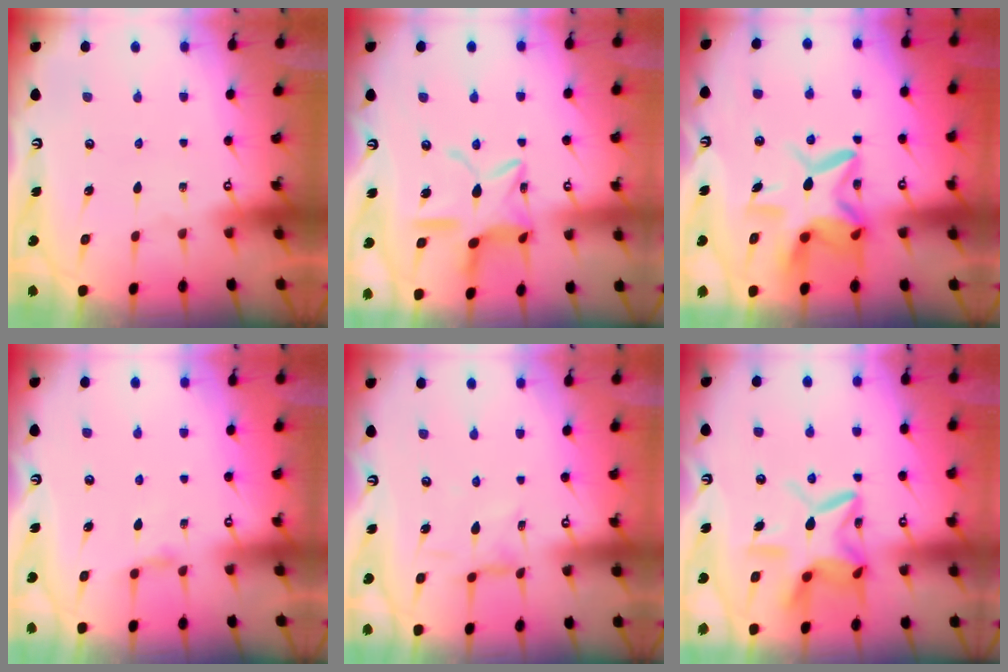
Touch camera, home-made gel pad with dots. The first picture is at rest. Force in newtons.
{"total": 12.8, "press": 12.7, "slide": 1.0}
{"total": 12.7, "press": 12.6, "slide": 2.0}
{"total": 2.8, "press": 2.7, "slide": 0.6}
{"total": 1.7, "press": 1.6, "slide": 0.4}
{"total": 13.6, "press": 13.6, "slide": 1.2}